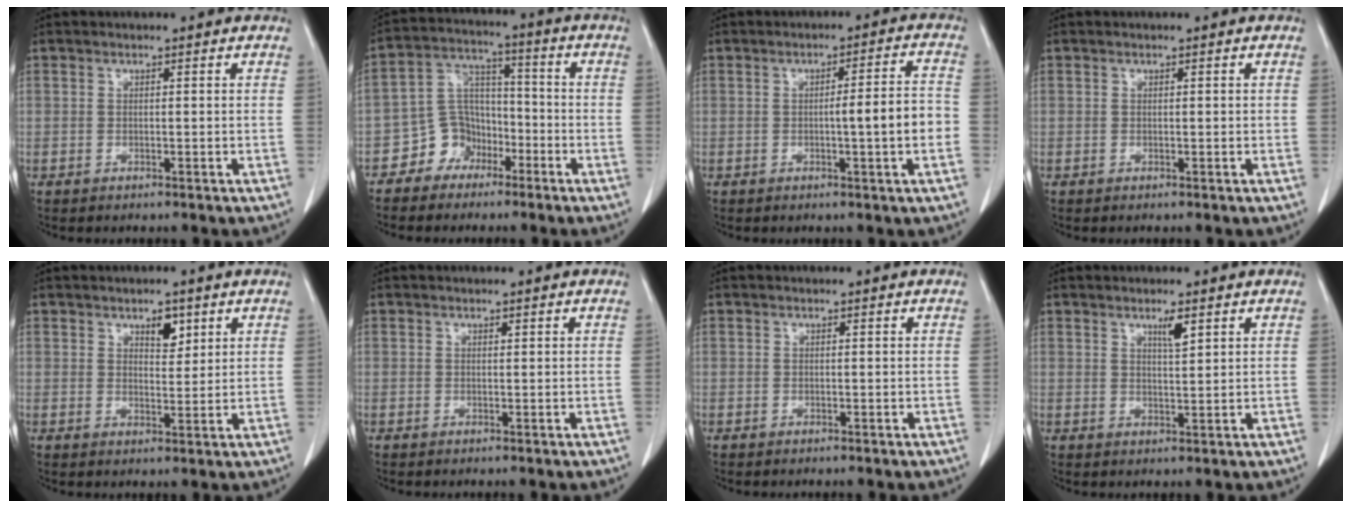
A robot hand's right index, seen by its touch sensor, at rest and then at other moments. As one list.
[{"total": 7.6, "force": [-4.5, 5.9, 1.9], "torque": [-0.040, 0.027, -0.077]}, {"total": 6.6, "force": [-1.2, -0.1, 6.5], "torque": [-0.090, 0.010, -0.016]}, {"total": 0.0}, {"total": 3.3, "force": [2.0, 1.5, 2.2], "torque": [-0.032, -0.004, 0.034]}, {"total": 0.0}, {"total": 0.0}, {"total": 2.6, "force": [1.6, 0.2, 2.0], "torque": [-0.038, -0.004, 0.028]}]